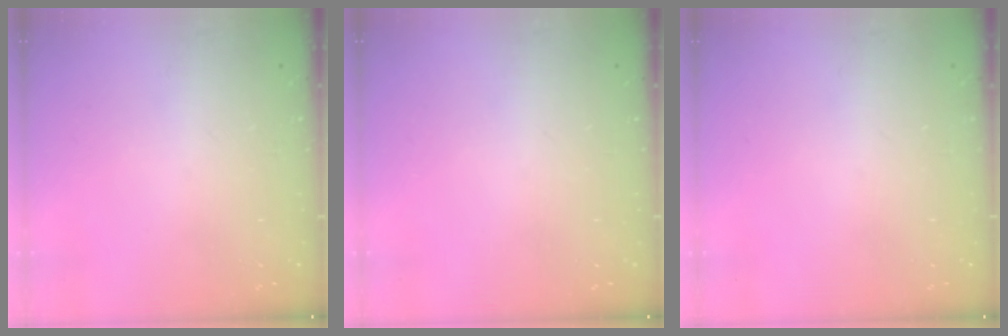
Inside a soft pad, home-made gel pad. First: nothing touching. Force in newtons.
{"total": 0.0}
{"total": 0.0}